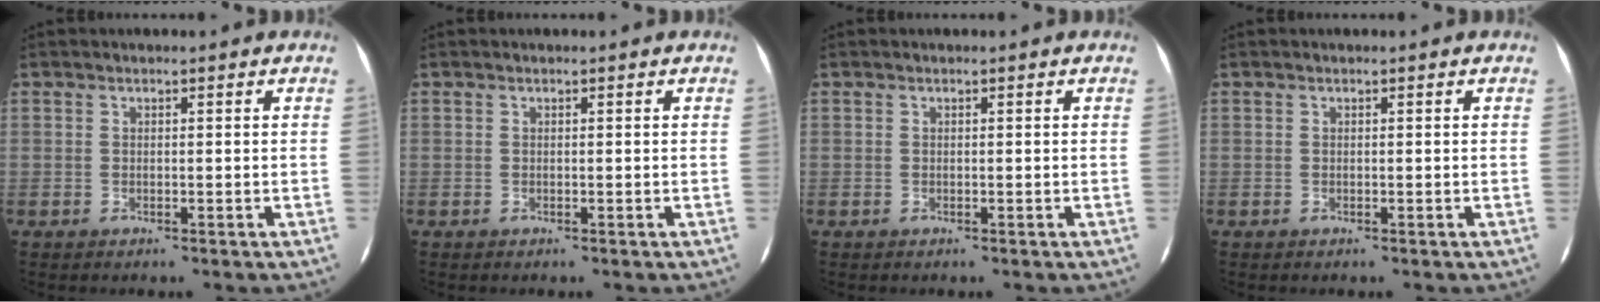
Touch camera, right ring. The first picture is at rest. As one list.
[{"total": 0.0}, {"total": 0.0}, {"total": 0.0}]